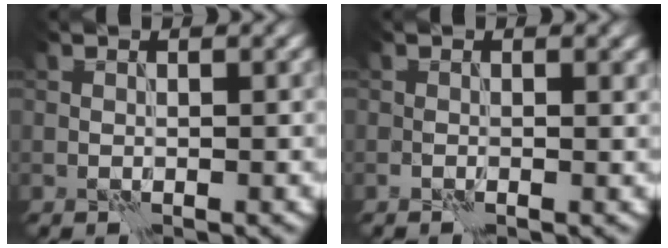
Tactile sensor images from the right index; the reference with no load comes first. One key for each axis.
{"total": 0.6, "fx": 0.3, "fy": 0.3, "fz": 0.4, "tx": -0.003, "ty": -0.005, "tz": 0.005}